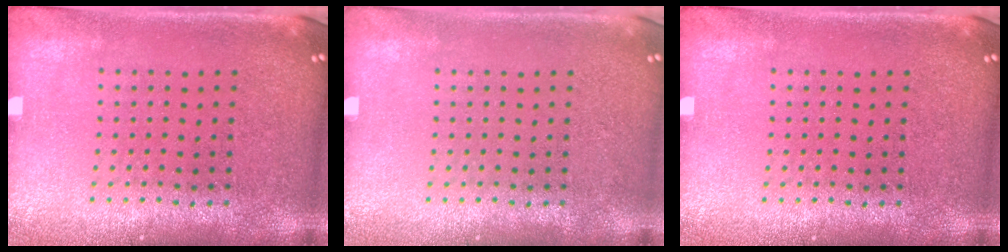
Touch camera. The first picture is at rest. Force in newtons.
{"total": 0.0}
{"total": 0.0}